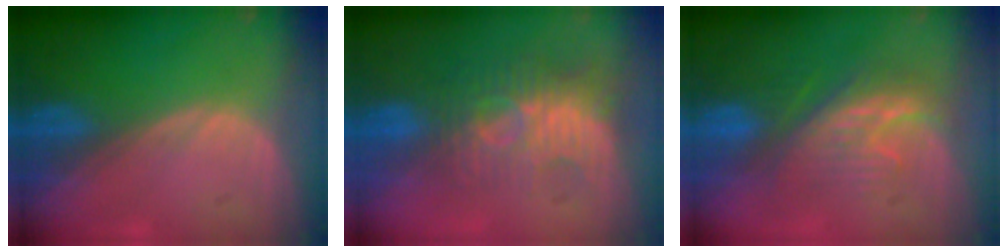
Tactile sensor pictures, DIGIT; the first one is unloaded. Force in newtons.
{"total": 9.9, "press": 8.5, "slide": 5.1}
{"total": 7.8, "press": 7.6, "slide": 1.4}